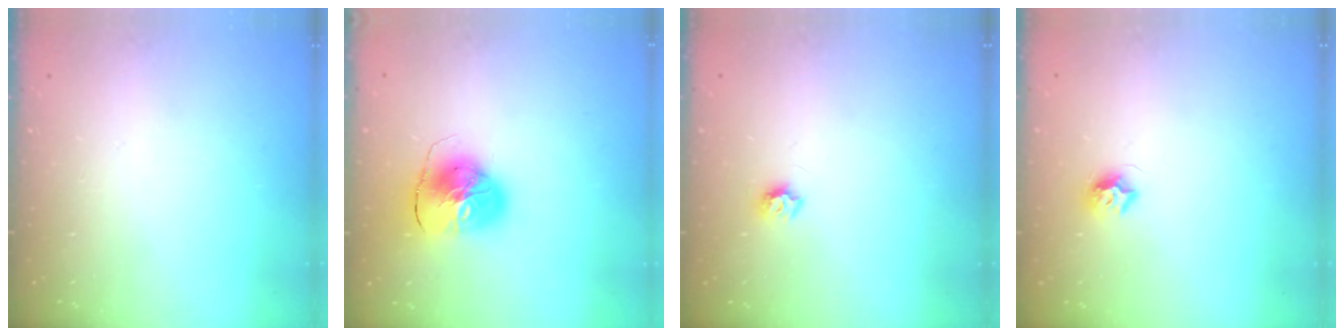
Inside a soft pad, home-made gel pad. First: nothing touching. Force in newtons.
{"total": 11.3, "press": 11.2, "slide": 1.4}
{"total": 4.6, "press": 4.6, "slide": 0.5}
{"total": 7.4, "press": 7.4, "slide": 0.4}